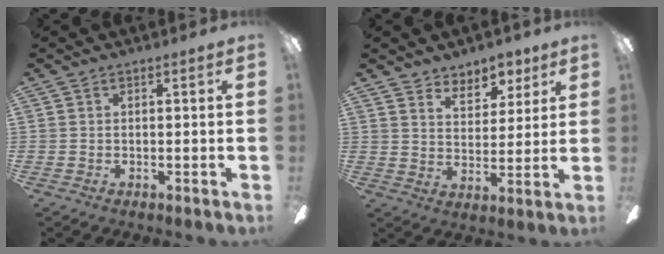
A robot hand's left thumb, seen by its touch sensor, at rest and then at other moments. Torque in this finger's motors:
{"motor_torque": [0.09, 0.20, 0.04, -0.22, 0.09]}